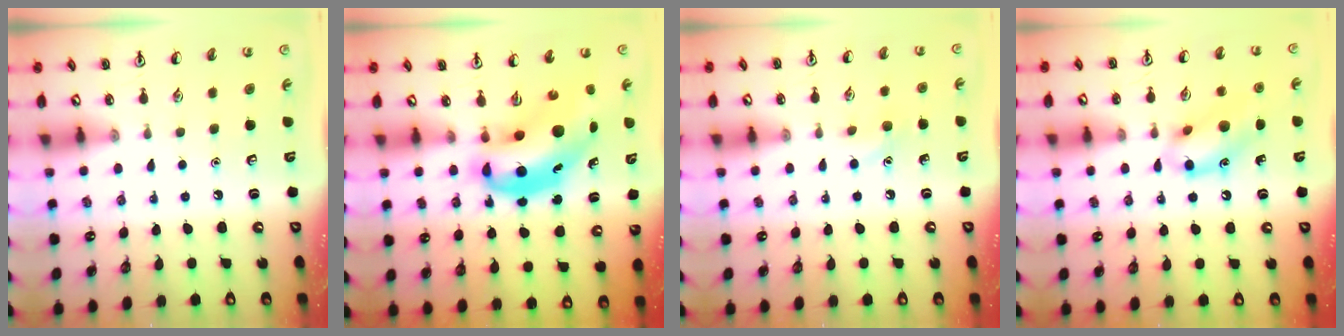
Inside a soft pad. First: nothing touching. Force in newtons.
{"total": 10.1, "press": 9.8, "slide": 2.8}
{"total": 5.7, "press": 5.5, "slide": 1.5}
{"total": 11.8, "press": 11.6, "slide": 2.1}